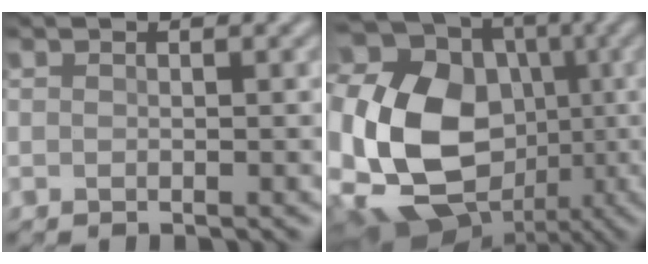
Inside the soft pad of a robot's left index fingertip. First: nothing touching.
{"total": 23.4, "force": [-1.5, 19.9, 12.3], "torque": [-0.292, 0.014, -0.056]}